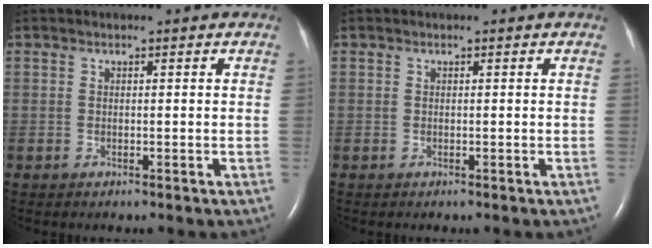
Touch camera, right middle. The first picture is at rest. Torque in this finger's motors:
{"motor_torque": [-0.01, -0.19, 0.02, -0.01]}